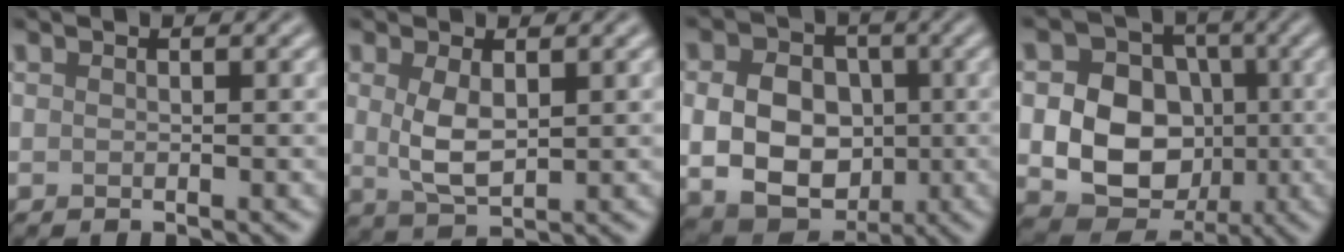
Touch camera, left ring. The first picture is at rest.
{"total": 3.4, "force": [0.7, 1.5, 2.9], "torque": [-0.066, -0.004, 0.017]}
{"total": 8.0, "force": [-0.3, 6.2, 5.0], "torque": [-0.090, -0.007, -0.009]}
{"total": 9.8, "force": [-0.8, 8.1, 5.5], "torque": [-0.074, 0.003, -0.025]}